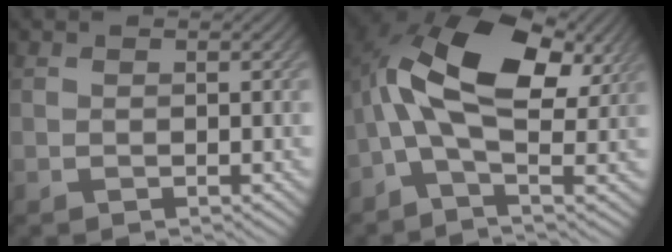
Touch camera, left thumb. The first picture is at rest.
{"total": 13.0, "force": [2.1, 6.3, 11.2], "torque": [-0.218, 0.004, 0.027]}